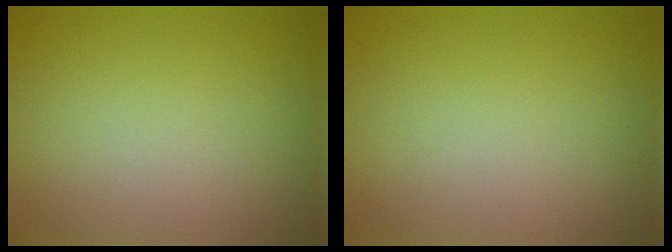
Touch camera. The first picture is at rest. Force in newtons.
{"total": 0.0}